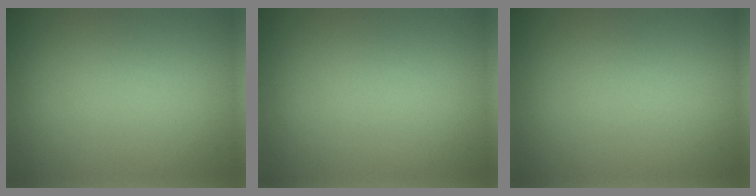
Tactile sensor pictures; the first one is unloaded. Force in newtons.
{"total": 0.0}
{"total": 0.0}